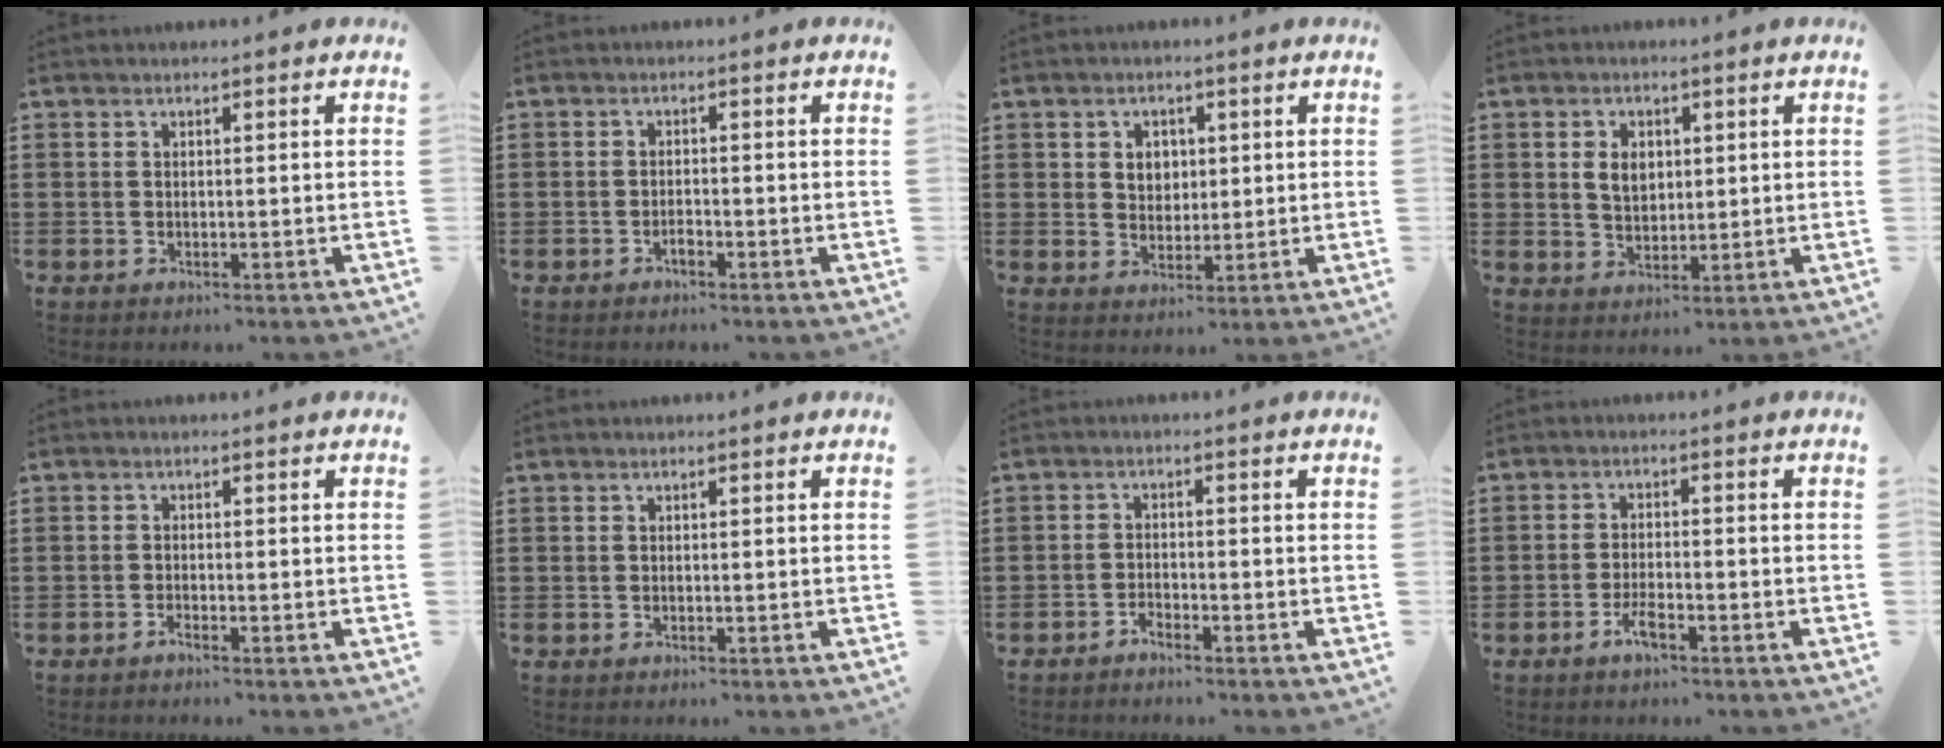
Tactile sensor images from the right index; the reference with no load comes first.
{"total": 1.1, "force": [-0.9, 0.4, 0.4], "torque": [-0.012, -0.001, -0.018]}
{"total": 3.2, "force": [0.9, 2.8, 1.3], "torque": [-0.037, 0.010, 0.013]}
{"total": 4.1, "force": [0.8, 2.9, 2.7], "torque": [-0.054, 0.008, 0.011]}
{"total": 0.9, "force": [-0.8, 0.0, 0.4], "torque": [-0.009, -0.004, -0.015]}
{"total": 0.0}
{"total": 1.6, "force": [-1.6, 0.1, 0.2], "torque": [-0.010, 0.003, -0.032]}
{"total": 3.1, "force": [-2.0, 0.9, 2.2], "torque": [-0.052, -0.001, -0.041]}